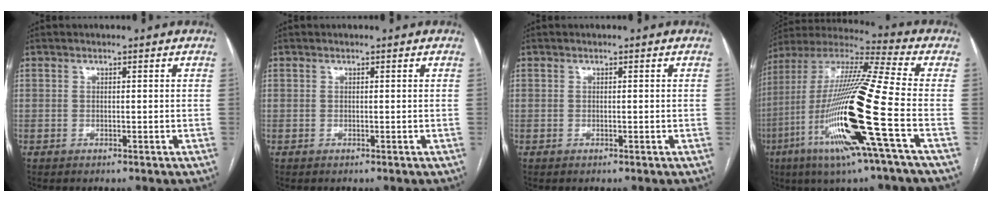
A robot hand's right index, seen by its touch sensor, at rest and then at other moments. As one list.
[{"total": 0.0}, {"total": 0.0}, {"total": 22.8, "force": [-7.2, -0.2, 21.6], "torque": [-0.445, -0.028, -0.144]}]